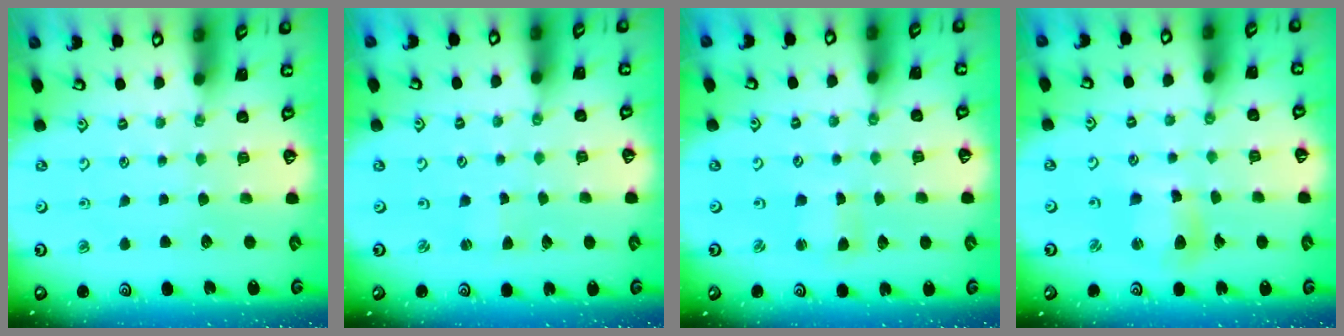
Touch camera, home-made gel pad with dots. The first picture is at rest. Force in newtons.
{"total": 1.0, "press": 1.0, "slide": 0.2}
{"total": 1.1, "press": 1.0, "slide": 0.2}
{"total": 7.7, "press": 7.7, "slide": 0.9}